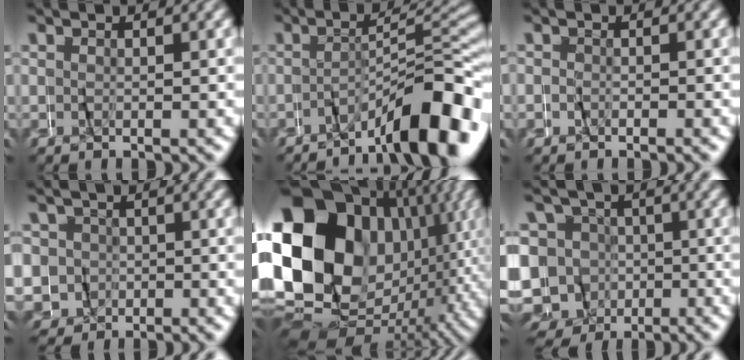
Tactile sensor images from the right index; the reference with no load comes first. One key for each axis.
{"total": 8.9, "fx": -6.2, "fy": 1.6, "fz": 6.2, "tx": -0.078, "ty": 0.003, "tz": -0.098}
{"total": 0.8, "fx": -0.5, "fy": -0.1, "fz": -0.6, "tx": 0.011, "ty": 0.007, "tz": -0.017}
{"total": 7.7, "fx": -1.1, "fy": 7.4, "fz": 1.5, "tx": -0.059, "ty": -0.026, "tz": -0.019}
{"total": 24.6, "fx": 1.3, "fy": 17.2, "fz": 17.6, "tx": -0.296, "ty": -0.025, "tz": 0.027}
{"total": 16.7, "fx": -4.8, "fy": 15.6, "fz": 3.8, "tx": -0.120, "ty": -0.066, "tz": -0.084}